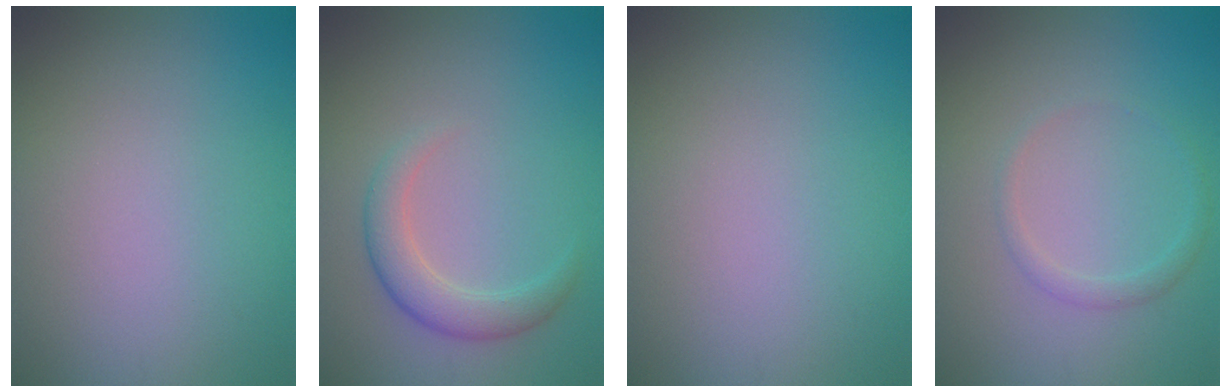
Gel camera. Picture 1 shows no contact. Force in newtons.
{"total": 3.1, "press": 3.1, "slide": 0.1}
{"total": 0.0}
{"total": 1.3, "press": 1.3, "slide": 0.0}